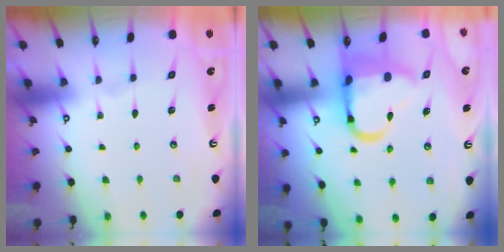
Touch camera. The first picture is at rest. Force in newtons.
{"total": 13.6, "press": 13.2, "slide": 2.9}